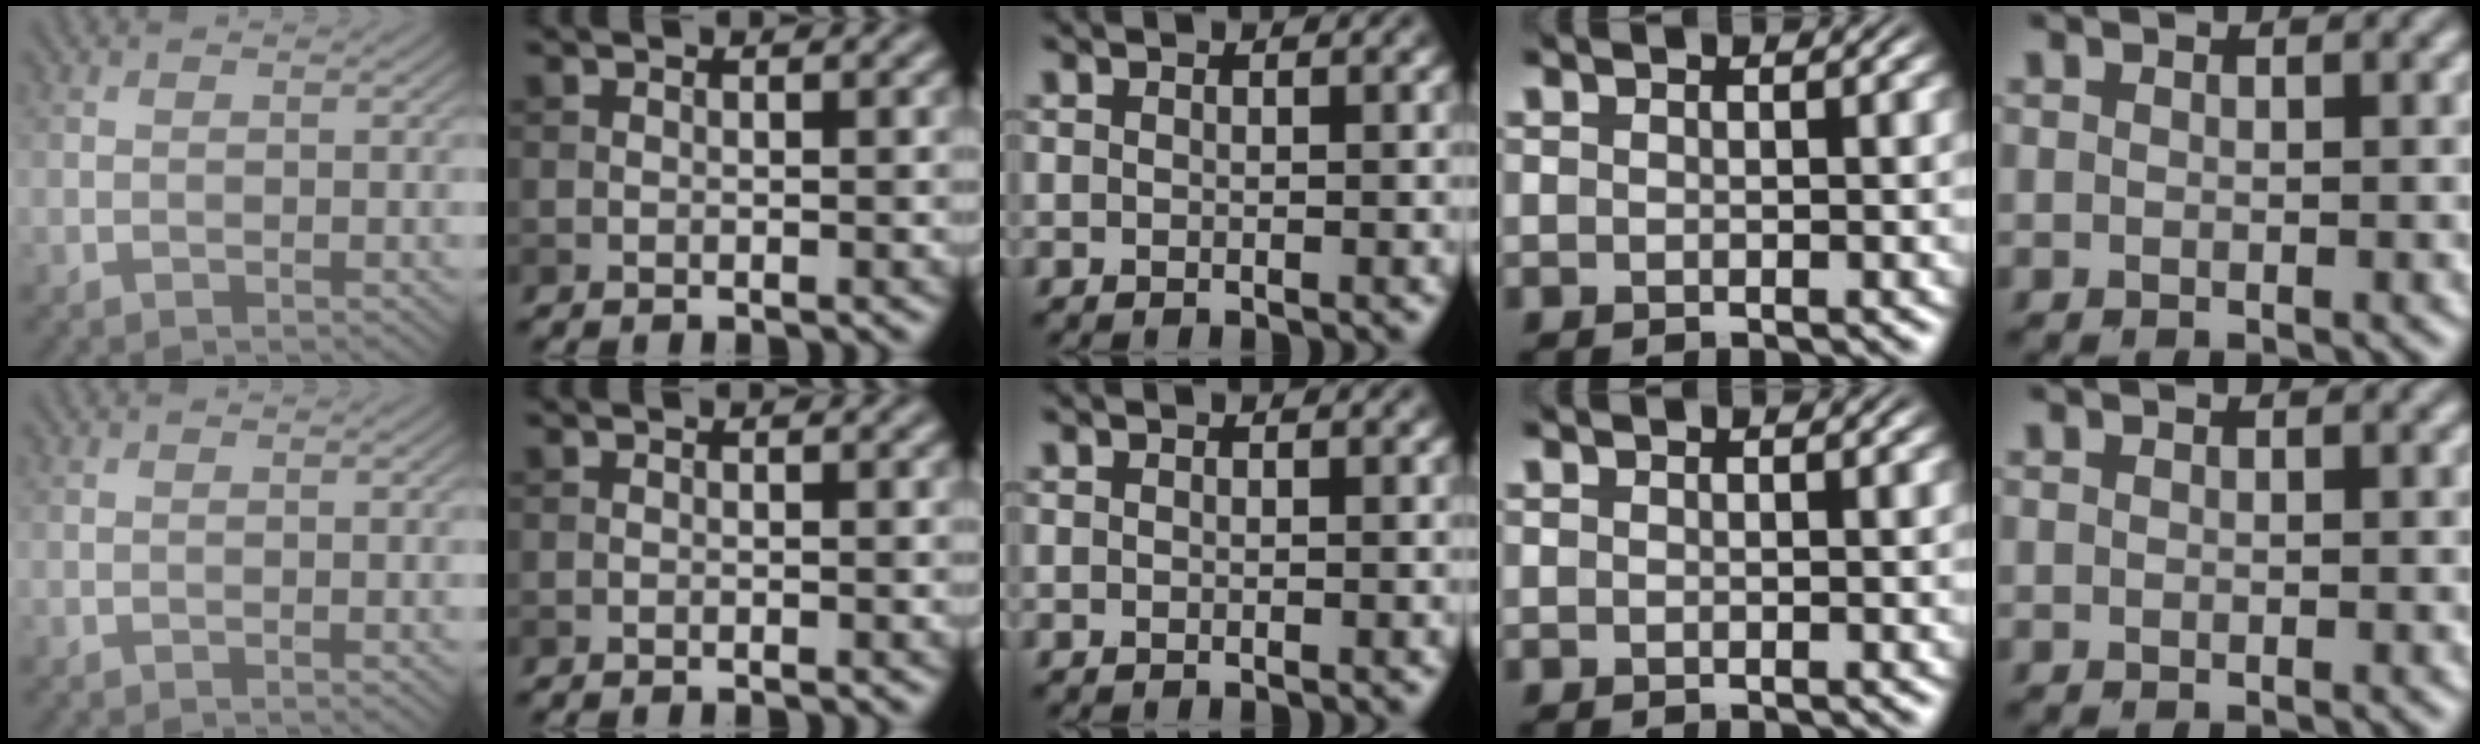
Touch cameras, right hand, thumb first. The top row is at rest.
{}